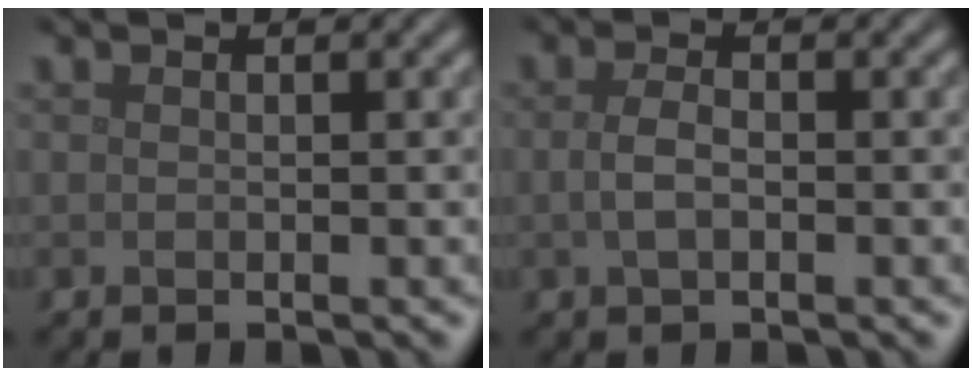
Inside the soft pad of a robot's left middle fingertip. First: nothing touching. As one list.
[{"total": 1.9, "force": [-0.3, 0.9, 1.6], "torque": [-0.037, 0.000, -0.006]}]